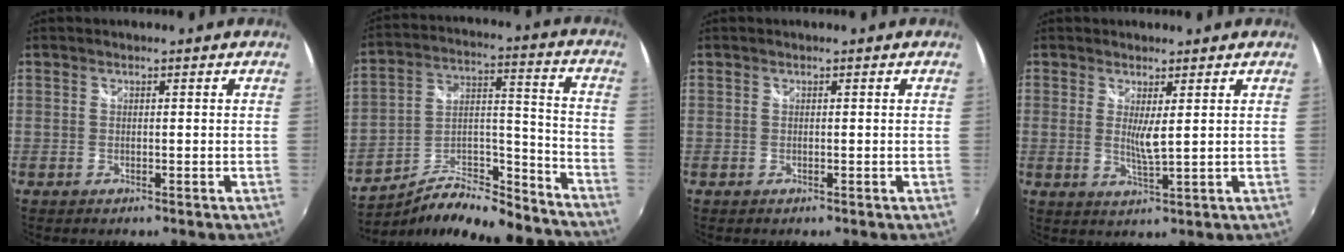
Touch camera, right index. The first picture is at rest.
{"total": 19.2, "force": [-16.1, 5.1, 9.2], "torque": [-0.154, 0.025, -0.227]}
{"total": 0.0}
{"total": 3.3, "force": [0.9, 0.2, 3.2], "torque": [-0.058, -0.010, 0.014]}